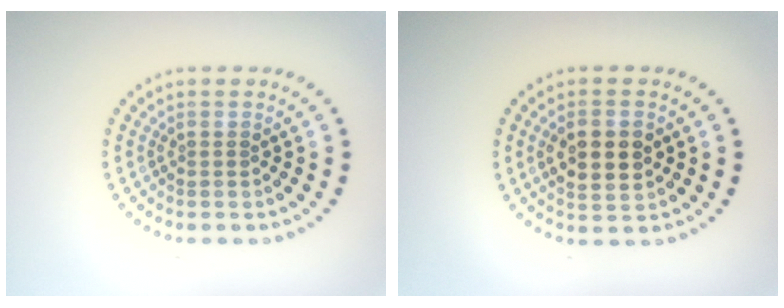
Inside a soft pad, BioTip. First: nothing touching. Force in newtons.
{"total": 4.4, "press": 4.4, "slide": 0.1}